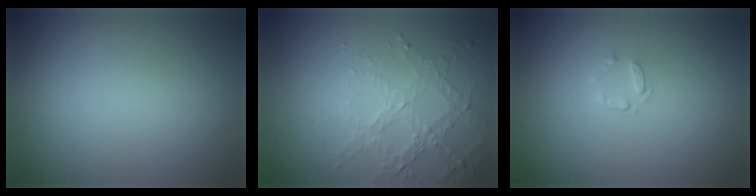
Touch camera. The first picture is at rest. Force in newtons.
{"total": 3.2, "press": 3.0, "slide": 1.0}
{"total": 0.7, "press": 0.5, "slide": 0.5}